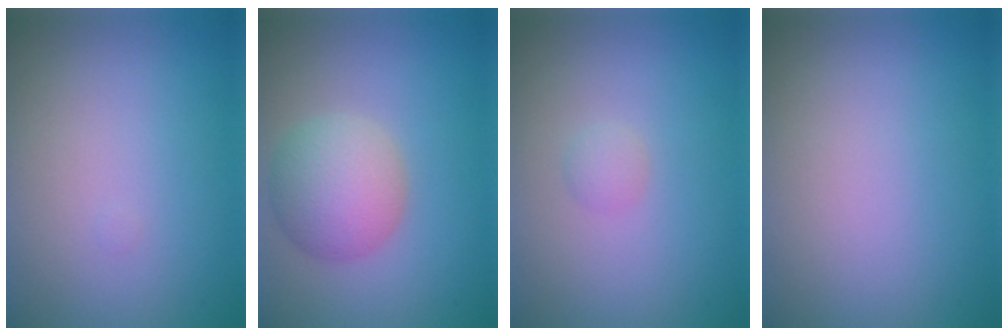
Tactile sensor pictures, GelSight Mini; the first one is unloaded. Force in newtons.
{"total": 4.8, "press": 4.8, "slide": 0.1}
{"total": 0.9, "press": 0.8, "slide": 0.1}
{"total": 0.0}